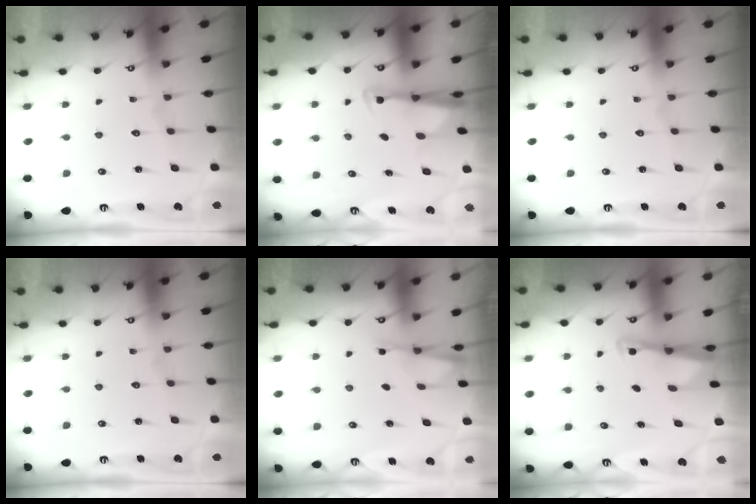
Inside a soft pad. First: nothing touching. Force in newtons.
{"total": 2.8, "press": 2.6, "slide": 0.9}
{"total": 0.0}
{"total": 0.0}
{"total": 1.2, "press": 1.2, "slide": 0.3}
{"total": 2.7, "press": 2.7, "slide": 0.2}